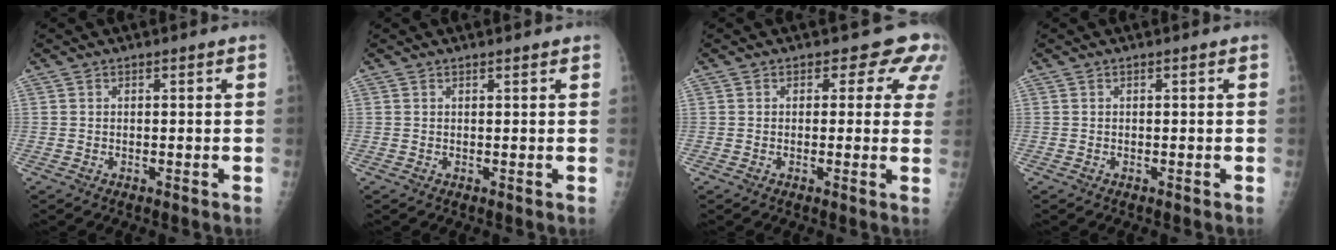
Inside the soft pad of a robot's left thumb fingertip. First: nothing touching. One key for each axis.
{"total": 0.6, "fx": 0.5, "fy": 0.1, "fz": 0.2, "tx": -0.005, "ty": -0.002, "tz": 0.009}
{"total": 5.7, "fx": 3.5, "fy": 3.7, "fz": 2.5, "tx": 0.009, "ty": -0.012, "tz": 0.019}
{"total": 0.0}